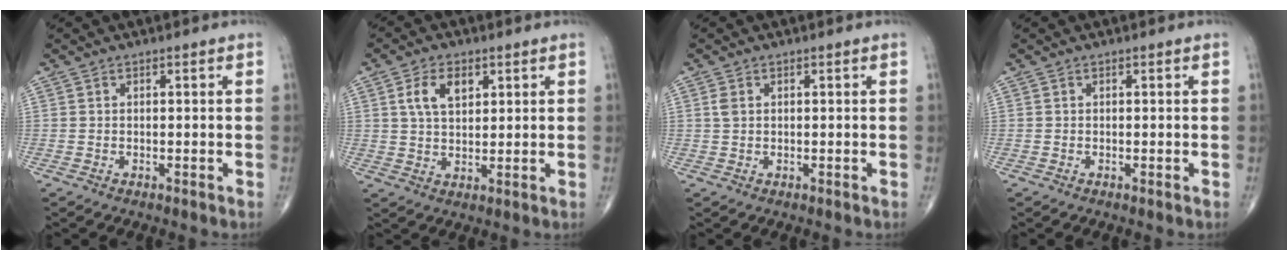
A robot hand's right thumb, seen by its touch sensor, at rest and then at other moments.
{"total": 6.4, "force": [2.5, 3.7, 4.6], "torque": [-0.074, -0.007, 0.046]}
{"total": 1.4, "force": [0.4, 1.0, 1.0], "torque": [-0.022, 0.003, 0.010]}
{"total": 0.0}